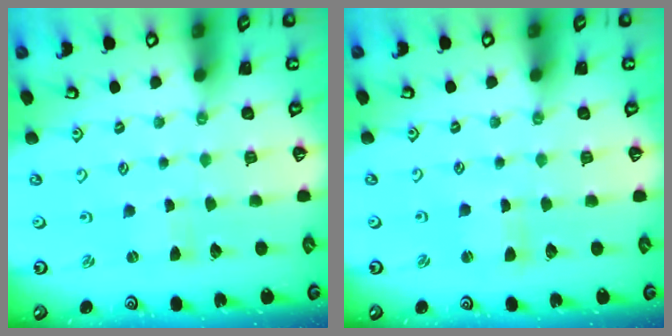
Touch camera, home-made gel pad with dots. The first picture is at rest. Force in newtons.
{"total": 1.0, "press": 1.0, "slide": 0.2}